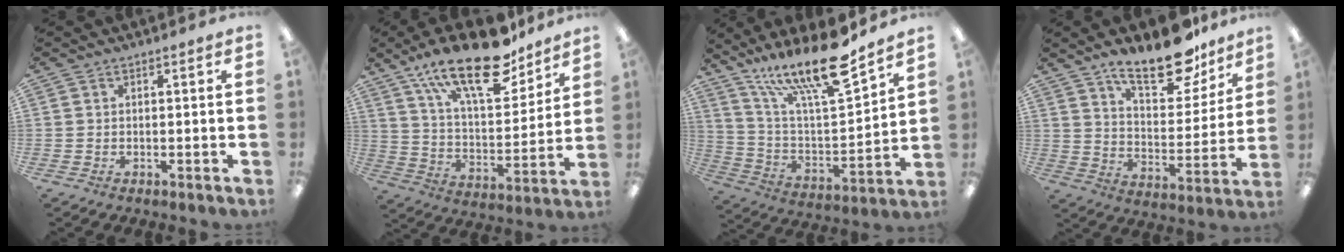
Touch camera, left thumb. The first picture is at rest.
{"total": 23.0, "force": [15.7, 8.9, 14.2], "torque": [-0.230, -0.089, 0.270]}
{"total": 20.6, "force": [15.4, 4.9, 12.7], "torque": [-0.229, -0.103, 0.261]}
{"total": 17.9, "force": [13.4, 7.2, 9.4], "torque": [-0.133, -0.086, 0.227]}